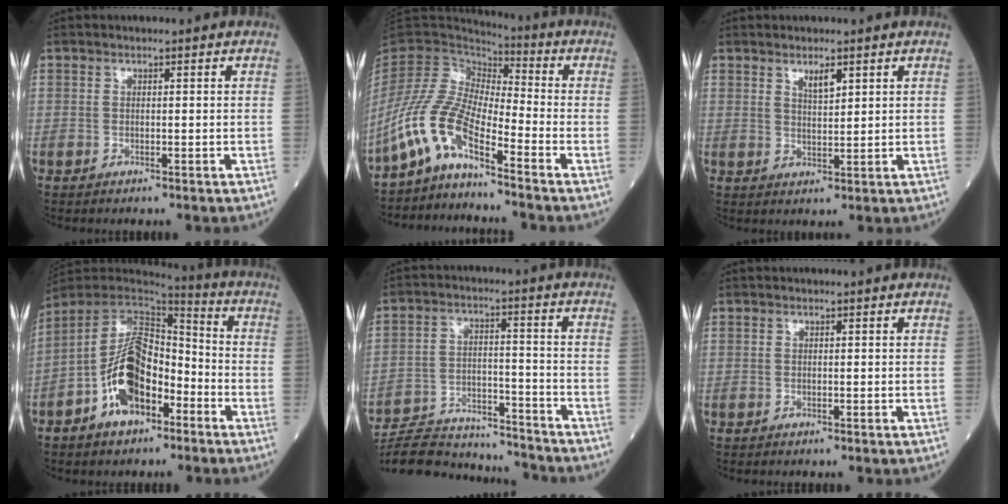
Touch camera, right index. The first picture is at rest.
{"total": 9.0, "force": [-6.2, 2.4, 6.1], "torque": [-0.147, 0.011, -0.130]}
{"total": 2.6, "force": [1.7, 0.7, 1.9], "torque": [-0.036, -0.002, 0.033]}
{"total": 13.2, "force": [-5.5, 6.5, 10.1], "torque": [-0.206, 0.017, -0.096]}
{"total": 16.8, "force": [-16.3, 2.5, 3.3], "torque": [-0.067, 0.015, -0.248]}
{"total": 0.0}